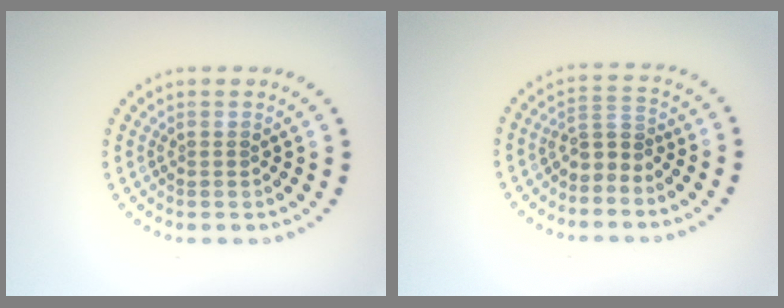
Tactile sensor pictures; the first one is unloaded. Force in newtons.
{"total": 2.1, "press": 1.6, "slide": 1.3}